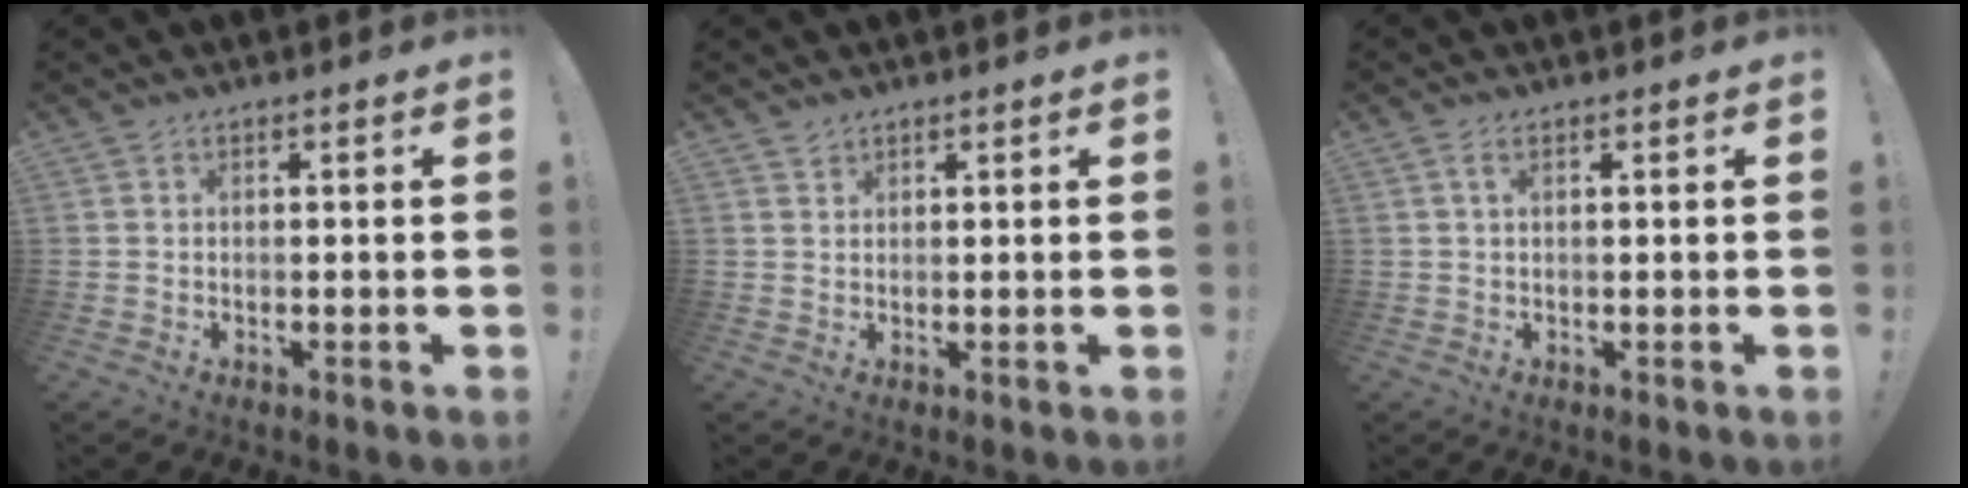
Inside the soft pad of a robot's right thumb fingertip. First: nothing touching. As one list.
[{"total": 1.3, "force": [1.2, 0.5, 0.1], "torque": [0.004, -0.007, 0.023]}, {"total": 2.0, "force": [0.7, 0.7, 1.7], "torque": [-0.030, 0.003, 0.011]}]